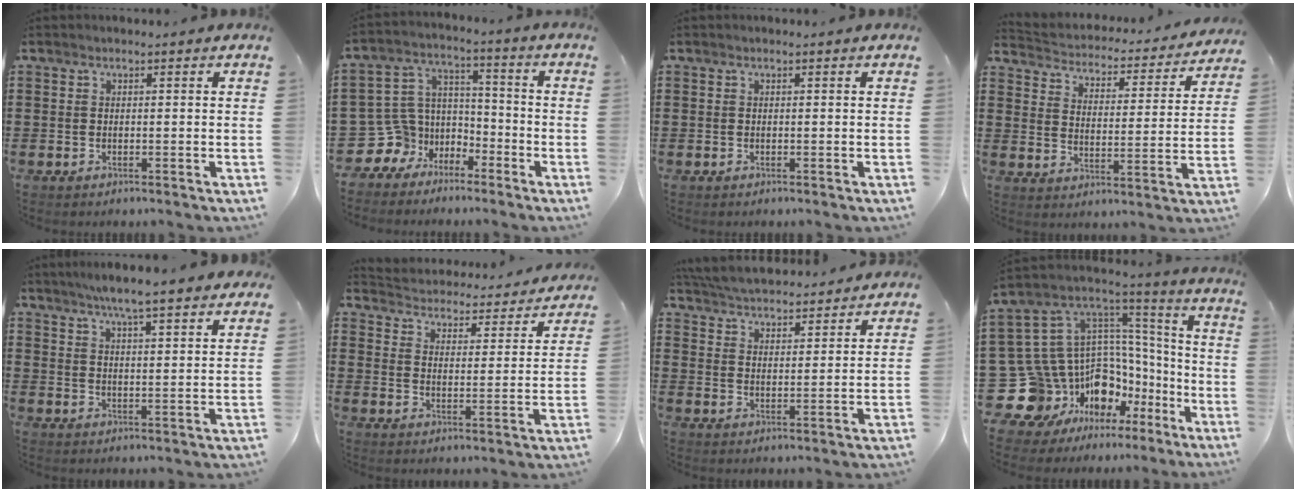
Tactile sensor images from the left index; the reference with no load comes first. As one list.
[{"total": 7.5, "force": [-3.9, 6.4, 0.7], "torque": [-0.066, -0.004, -0.078]}, {"total": 0.0}, {"total": 2.6, "force": [2.6, 0.4, 0.2], "torque": [-0.024, -0.028, 0.035]}, {"total": 5.3, "force": [4.8, -0.2, 2.3], "torque": [-0.060, -0.018, 0.084]}, {"total": 3.4, "force": [3.4, 0.0, -0.2], "torque": [-0.021, -0.035, 0.051]}, {"total": 4.8, "force": [4.8, 0.2, 0.3], "torque": [-0.029, -0.029, 0.083]}, {"total": 13.5, "force": [-6.6, 11.3, 3.4], "torque": [-0.126, -0.024, -0.081]}]